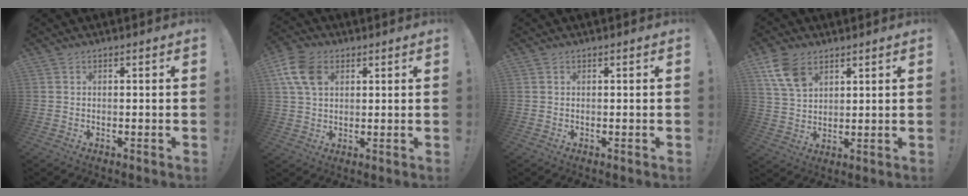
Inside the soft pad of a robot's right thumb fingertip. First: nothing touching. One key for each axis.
{"total": 11.3, "fx": 4.0, "fy": 7.9, "fz": 6.9, "tx": -0.130, "ty": -0.002, "tz": 0.080}
{"total": 0.0}
{"total": 10.0, "fx": 5.7, "fy": 6.2, "fz": 5.4, "tx": -0.104, "ty": -0.021, "tz": 0.113}